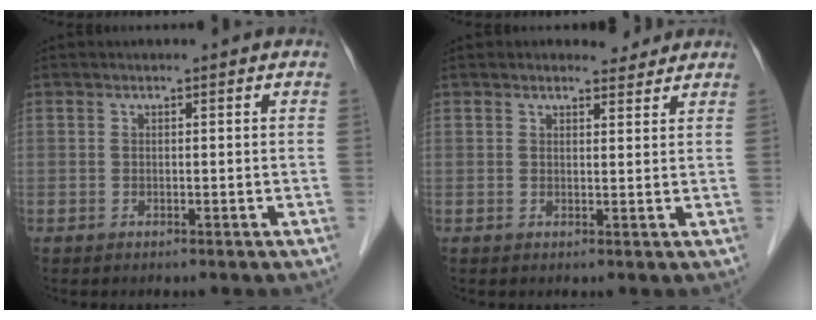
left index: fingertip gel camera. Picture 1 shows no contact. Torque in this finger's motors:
{"motor_torque": [0.31, -0.64, 0.04, 0.00]}